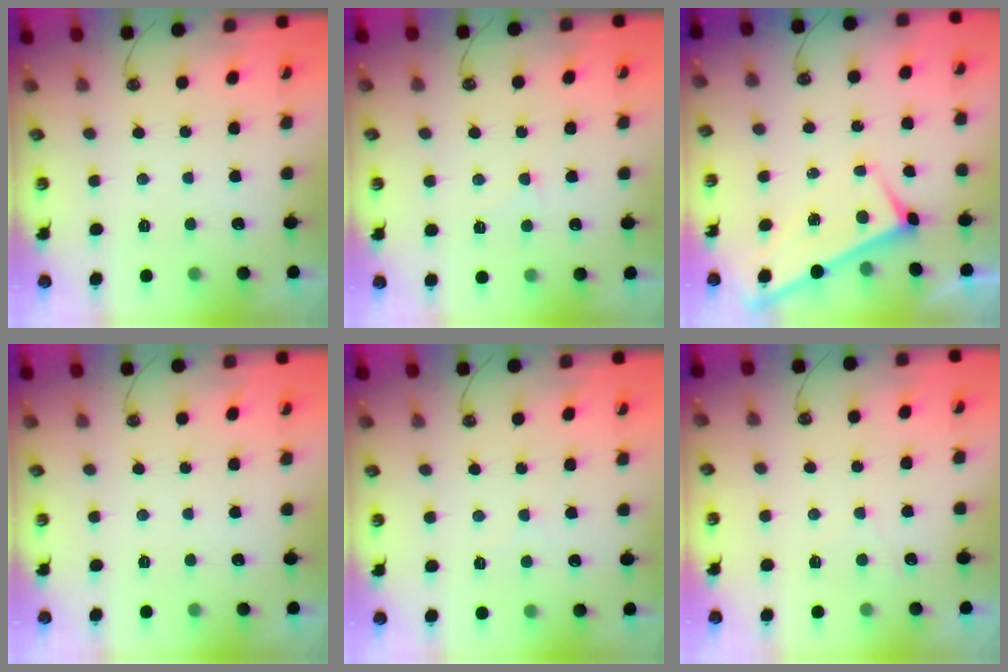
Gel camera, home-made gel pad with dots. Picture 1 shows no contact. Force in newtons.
{"total": 1.4, "press": 1.2, "slide": 0.7}
{"total": 1.8, "press": 1.8, "slide": 0.2}
{"total": 0.0}
{"total": 0.8, "press": 0.8, "slide": 0.2}
{"total": 6.3, "press": 6.3, "slide": 0.3}